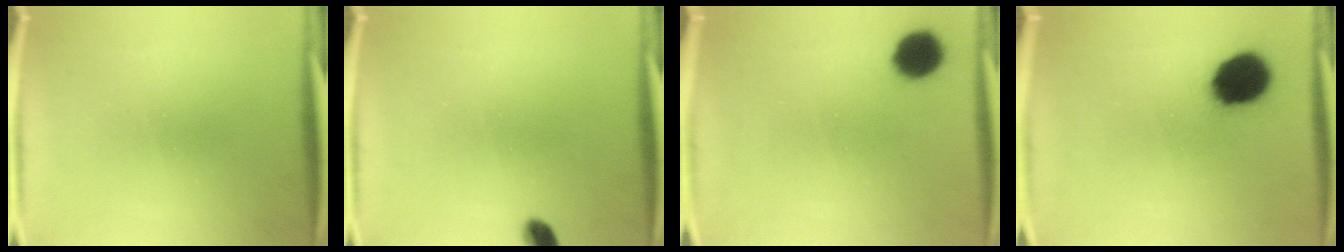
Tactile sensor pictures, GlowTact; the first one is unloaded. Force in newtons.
{"total": 2.9}
{"total": 6.8}
{"total": 13.2}